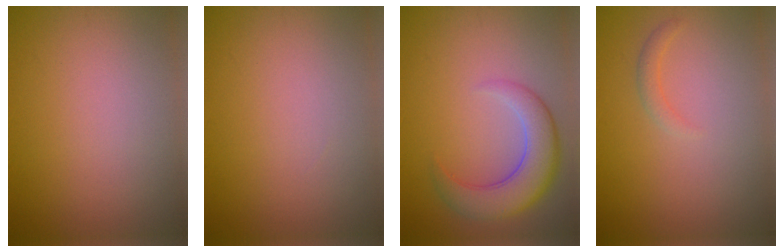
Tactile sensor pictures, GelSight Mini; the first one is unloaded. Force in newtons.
{"total": 0.0}
{"total": 5.7, "press": 5.7, "slide": 0.3}
{"total": 1.0, "press": 1.0, "slide": 0.2}